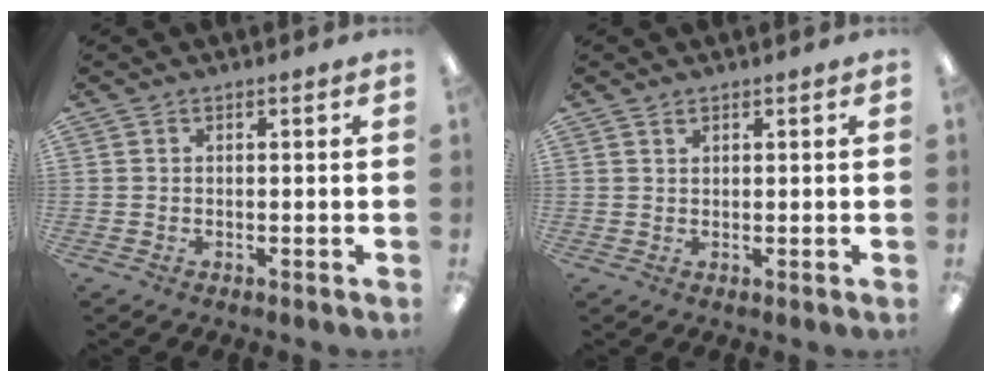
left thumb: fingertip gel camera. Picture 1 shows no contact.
{"total": 1.0, "force": [0.9, 0.3, 0.2], "torque": [-0.006, 0.000, 0.017]}